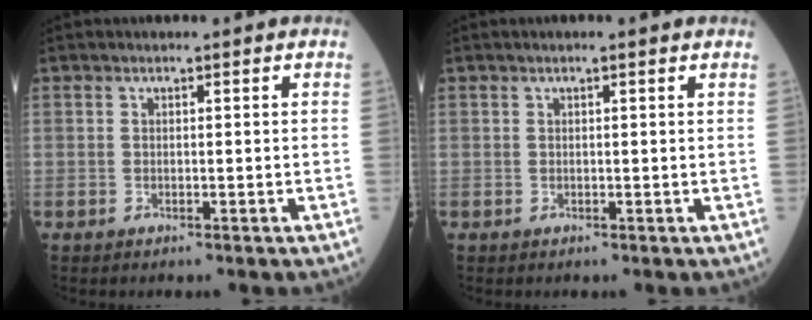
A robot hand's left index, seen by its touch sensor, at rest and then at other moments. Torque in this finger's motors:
{"motor_torque": [0.67, -0.89, 0.16, 0.00]}